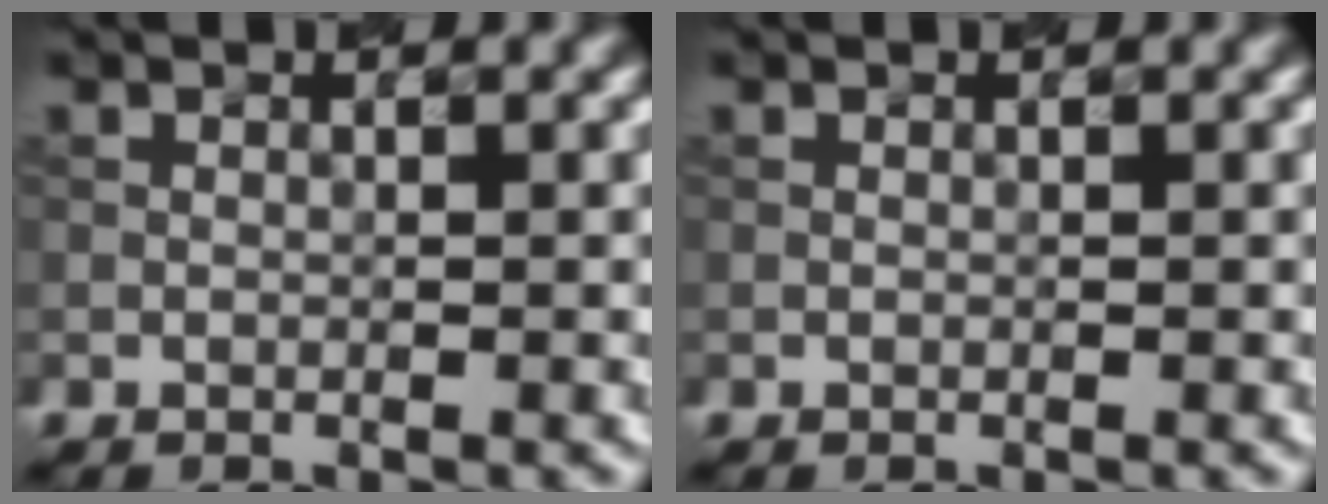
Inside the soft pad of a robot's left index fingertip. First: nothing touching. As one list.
[{"total": 0.0}]